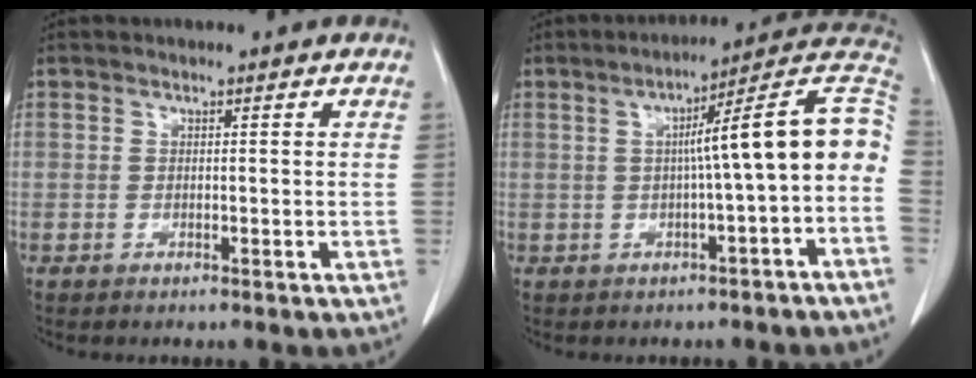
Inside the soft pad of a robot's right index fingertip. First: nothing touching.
{"total": 11.5, "force": [-1.0, 0.0, 11.5], "torque": [-0.153, 0.038, -0.020]}